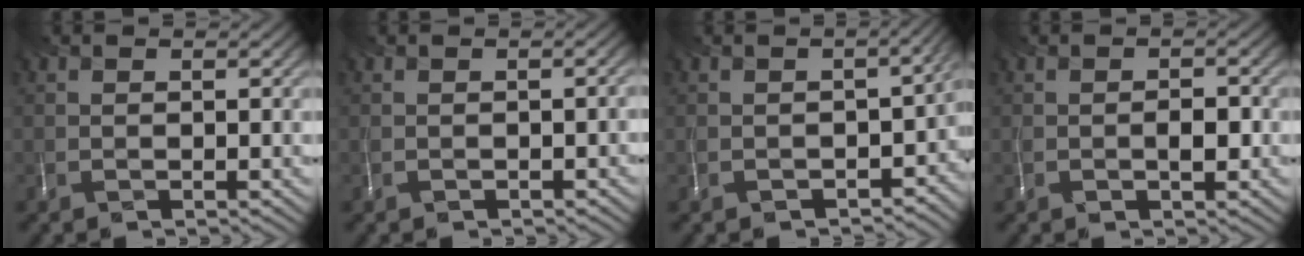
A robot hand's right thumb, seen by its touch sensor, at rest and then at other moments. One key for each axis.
{"total": 1.5, "fx": -0.6, "fy": 0.6, "fz": 1.2, "tx": -0.014, "ty": 0.004, "tz": -0.011}
{"total": 6.5, "fx": -3.4, "fy": 3.8, "fz": 4.1, "tx": -0.053, "ty": -0.035, "tz": -0.047}
{"total": 2.2, "fx": -1.0, "fy": 1.4, "fz": 1.4, "tx": -0.028, "ty": -0.006, "tz": -0.018}